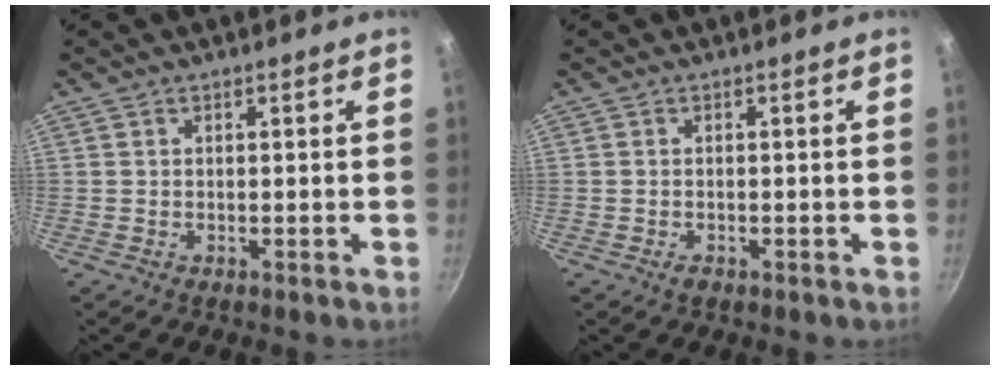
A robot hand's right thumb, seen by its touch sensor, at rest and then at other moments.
{"total": 1.3, "force": [-0.7, 0.7, 0.7], "torque": [-0.014, 0.001, -0.013]}